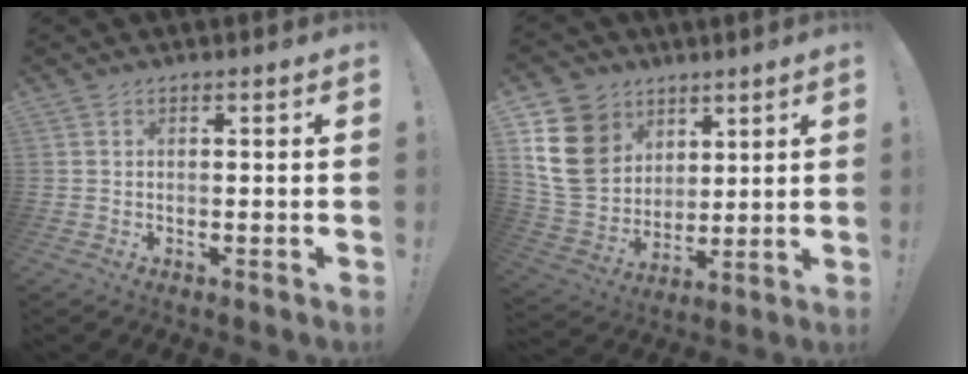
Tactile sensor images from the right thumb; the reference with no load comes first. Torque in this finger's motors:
{"motor_torque": [-0.02, 0.90, 0.68, 0.97, 0.04]}